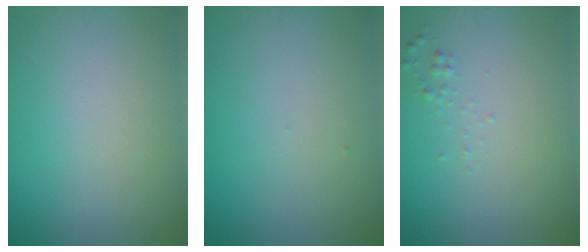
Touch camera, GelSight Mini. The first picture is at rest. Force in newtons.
{"total": 0.0}
{"total": 0.6, "press": 0.6, "slide": 0.0}